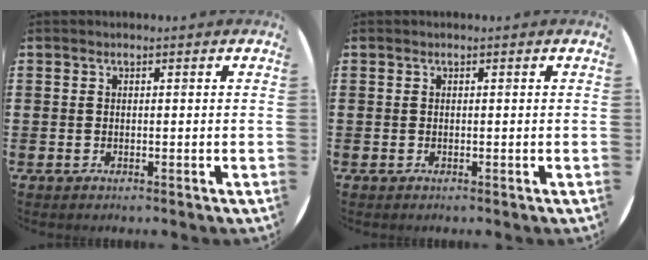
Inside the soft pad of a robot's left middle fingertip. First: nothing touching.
{"total": 0.0}